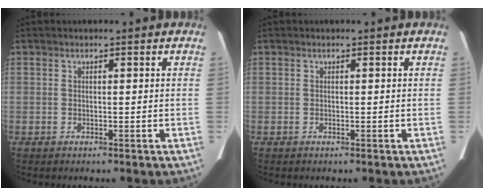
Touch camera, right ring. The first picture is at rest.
{"total": 0.0}